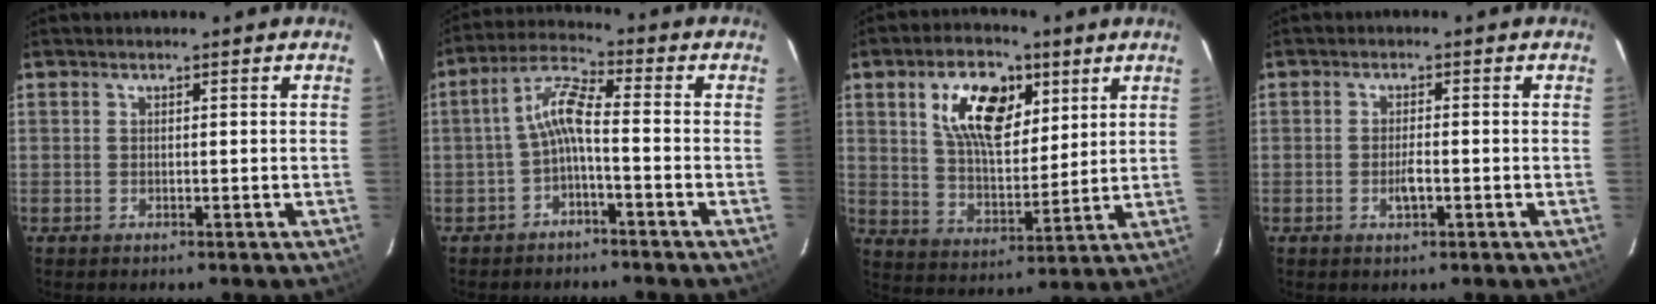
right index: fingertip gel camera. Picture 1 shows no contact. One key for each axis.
{"total": 5.8, "fx": -2.0, "fy": 0.9, "fz": 5.3, "tx": -0.128, "ty": 0.018, "tz": -0.039}
{"total": 14.0, "fx": 6.1, "fy": 7.6, "fz": 10.1, "tx": -0.175, "ty": 0.015, "tz": 0.110}
{"total": 2.5, "fx": -0.9, "fy": 0.8, "fz": 2.2, "tx": -0.040, "ty": -0.002, "tz": -0.016}